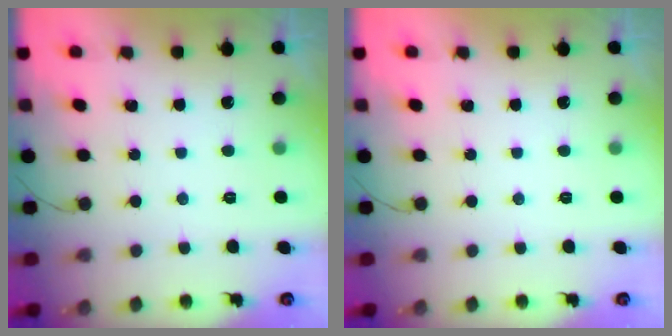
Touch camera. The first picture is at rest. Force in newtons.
{"total": 0.0}